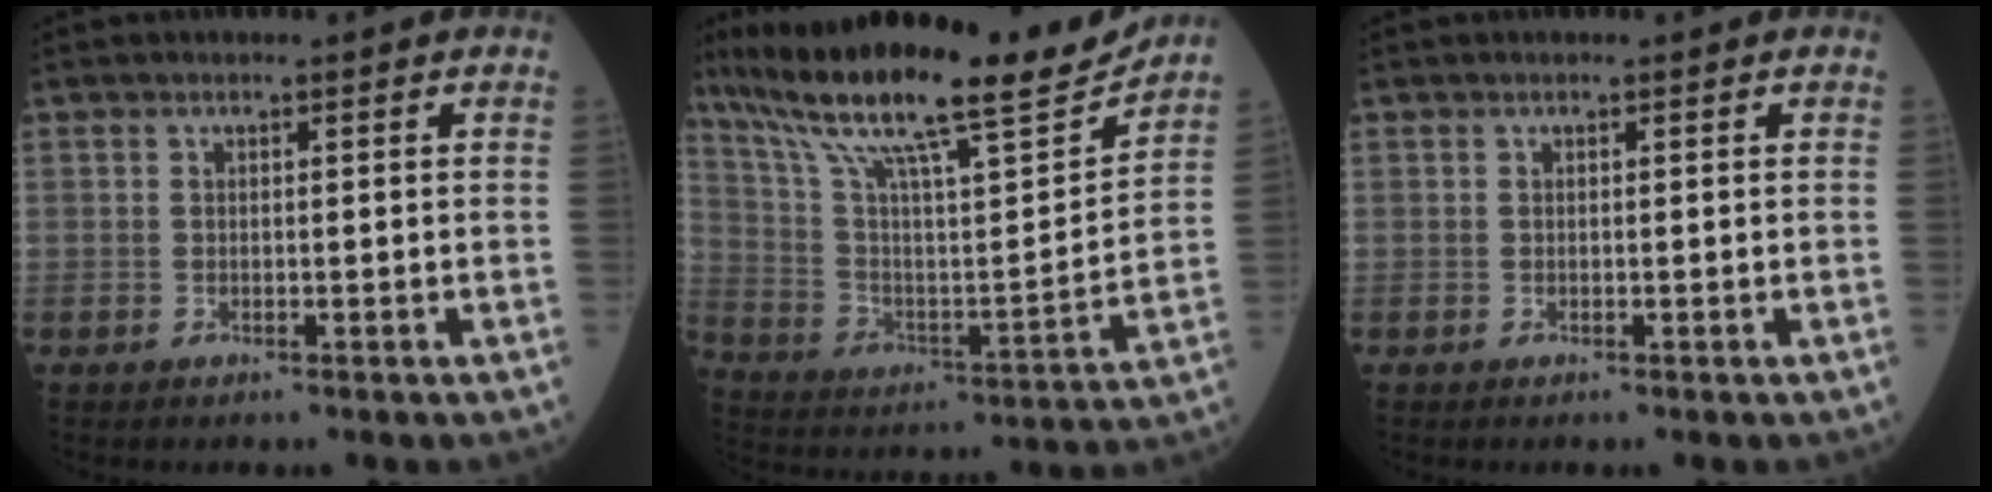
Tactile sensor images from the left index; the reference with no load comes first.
{"total": 24.0, "force": [19.7, 1.9, 13.5], "torque": [-0.245, -0.003, 0.319]}
{"total": 0.0}